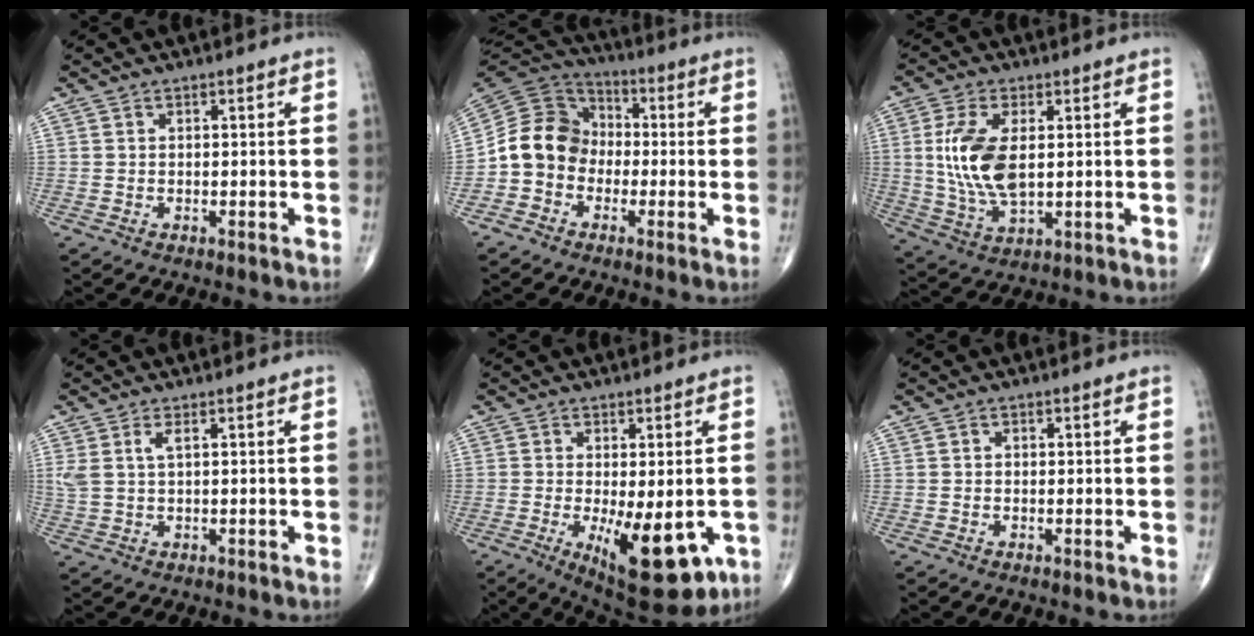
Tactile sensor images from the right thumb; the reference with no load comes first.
{"total": 11.2, "force": [-2.3, 9.6, 5.3], "torque": [-0.084, 0.047, -0.056]}
{"total": 11.9, "force": [1.4, 5.8, 10.3], "torque": [-0.214, -0.011, 0.034]}
{"total": 3.2, "force": [1.2, 1.1, 2.8], "torque": [-0.076, 0.006, 0.033]}
{"total": 14.4, "force": [-4.4, 5.6, 12.5], "torque": [-0.161, -0.018, -0.045]}
{"total": 0.0}